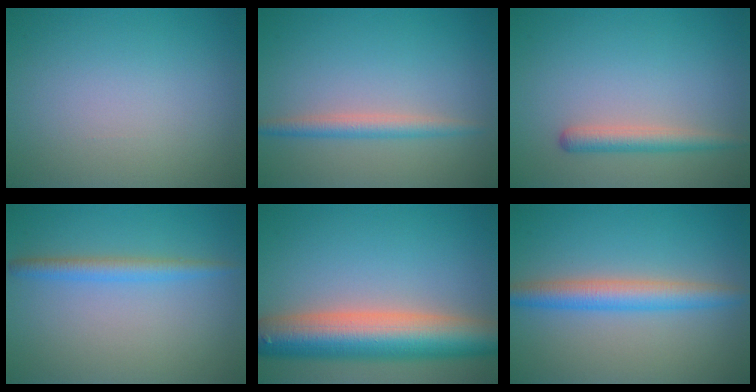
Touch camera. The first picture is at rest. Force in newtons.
{"total": 2.2, "press": 2.2, "slide": 0.0}
{"total": 2.2, "press": 2.2, "slide": 0.1}
{"total": 2.1, "press": 2.1, "slide": 0.2}
{"total": 10.1, "press": 10.0, "slide": 0.7}
{"total": 3.8, "press": 3.8, "slide": 0.1}